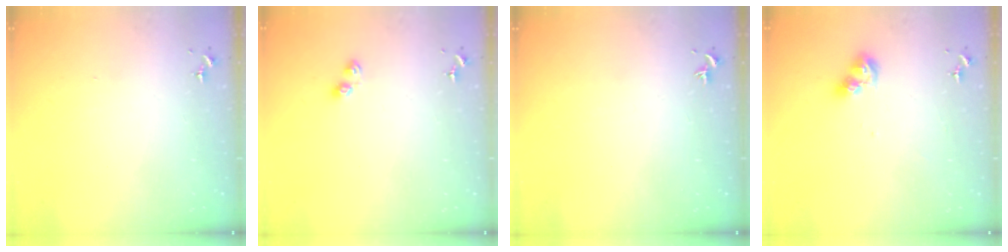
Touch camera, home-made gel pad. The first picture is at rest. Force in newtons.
{"total": 4.8, "press": 4.7, "slide": 0.7}
{"total": 0.0}
{"total": 8.2, "press": 8.2, "slide": 0.5}